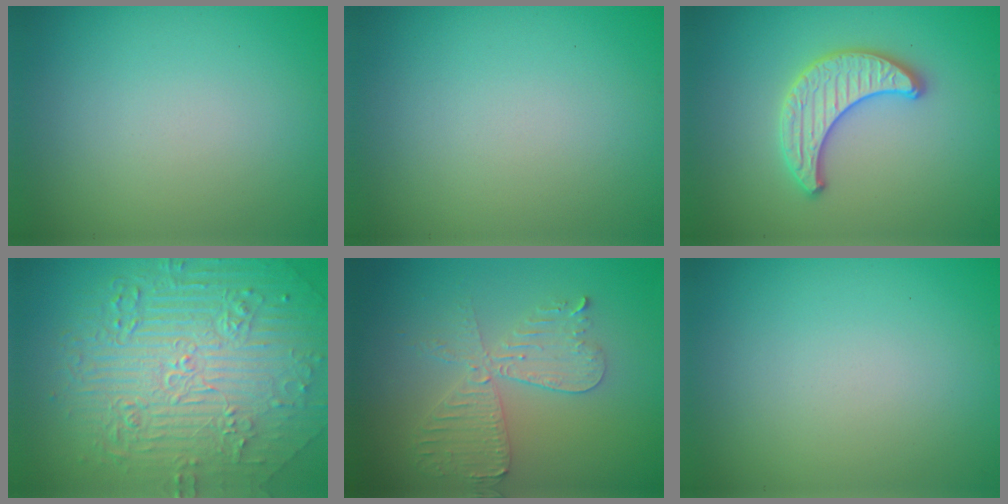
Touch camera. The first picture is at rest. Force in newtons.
{"total": 0.0}
{"total": 2.7, "press": 2.7, "slide": 0.1}
{"total": 10.6, "press": 7.0, "slide": 7.9}
{"total": 4.4, "press": 3.8, "slide": 2.2}
{"total": 0.0}